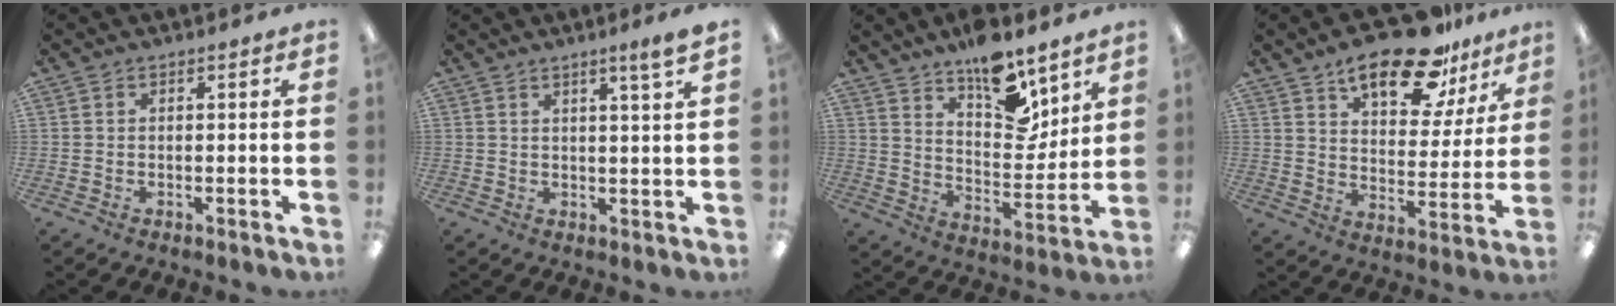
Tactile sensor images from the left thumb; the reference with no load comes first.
{"total": 3.5, "force": [2.6, -0.6, 2.2], "torque": [-0.039, -0.010, 0.042]}
{"total": 14.1, "force": [10.7, 5.9, 6.9], "torque": [-0.097, -0.077, 0.189]}
{"total": 18.0, "force": [13.1, 7.3, 9.9], "torque": [-0.143, -0.075, 0.221]}